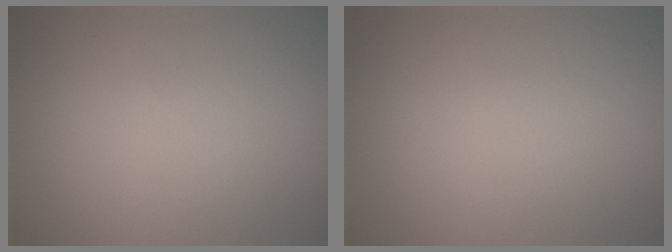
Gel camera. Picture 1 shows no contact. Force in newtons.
{"total": 0.0}